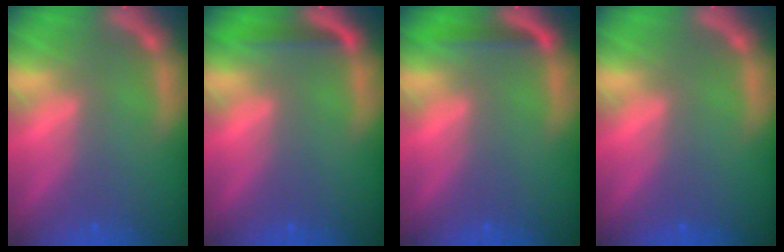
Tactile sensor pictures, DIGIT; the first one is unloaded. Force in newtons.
{"total": 1.9}
{"total": 1.9}
{"total": 0.0}